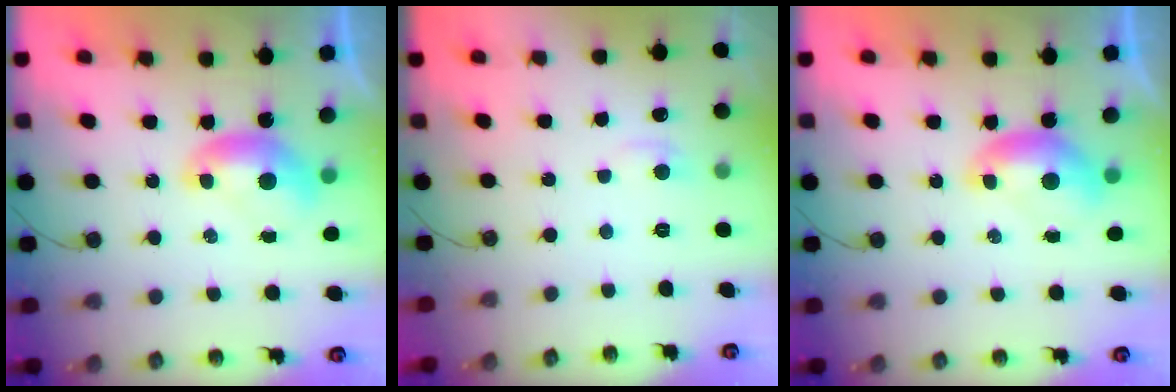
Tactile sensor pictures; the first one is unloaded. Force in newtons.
{"total": 0.9, "press": 0.3, "slide": 0.8}
{"total": 0.0}